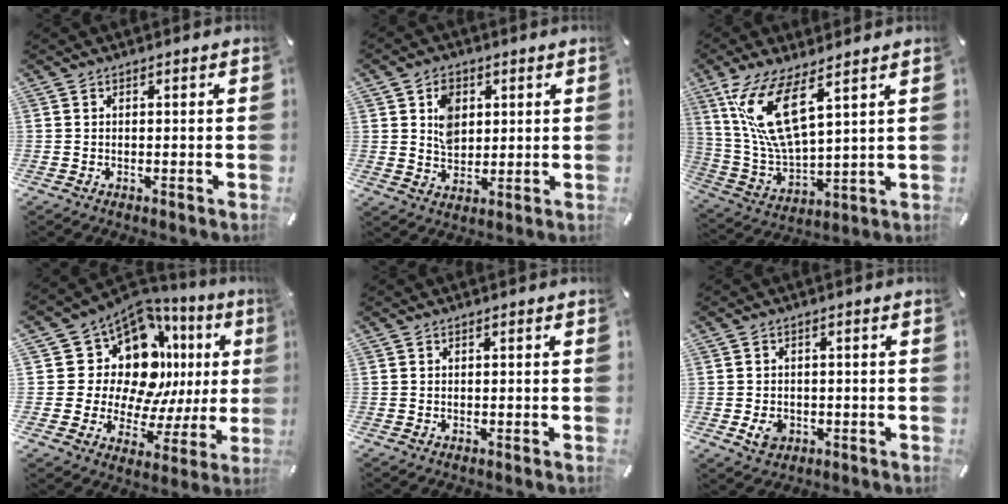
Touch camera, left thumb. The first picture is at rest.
{"total": 6.8, "force": [2.0, 5.6, 3.3], "torque": [-0.054, 0.003, 0.034]}
{"total": 15.1, "force": [7.8, 5.6, 11.7], "torque": [-0.272, -0.026, 0.136]}
{"total": 16.0, "force": [6.4, 10.8, 9.9], "torque": [-0.169, -0.074, 0.113]}
{"total": 0.0}
{"total": 3.9, "force": [-1.1, 3.1, 2.1], "torque": [-0.041, -0.002, -0.021]}